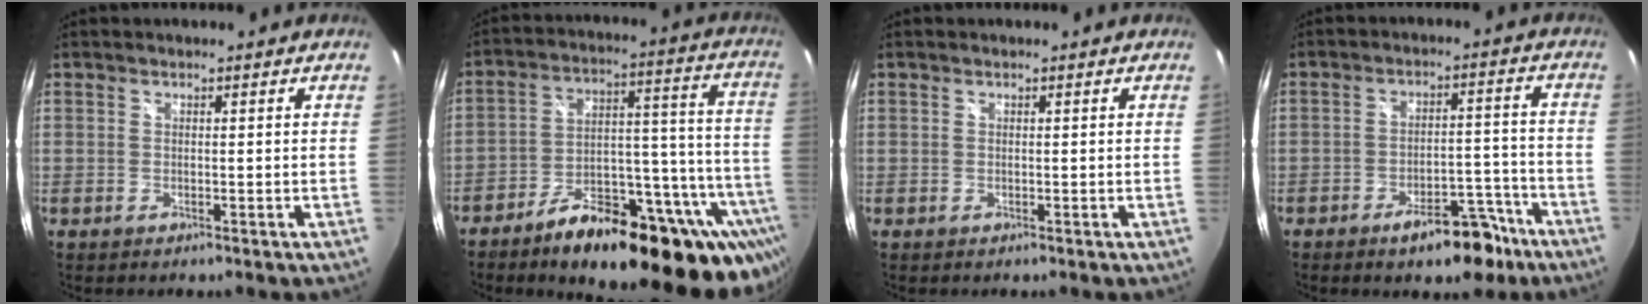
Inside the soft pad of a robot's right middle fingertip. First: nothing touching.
{"total": 28.5, "force": [-20.6, 9.4, 17.2], "torque": [-0.205, 0.014, -0.284]}
{"total": 0.0}
{"total": 9.5, "force": [-6.6, 4.0, 5.5], "torque": [-0.082, 0.021, -0.082]}